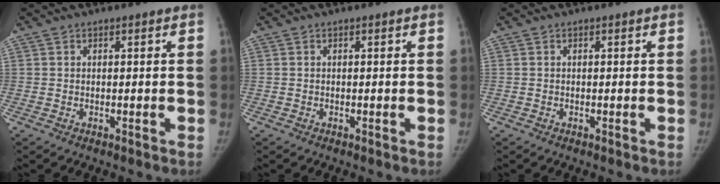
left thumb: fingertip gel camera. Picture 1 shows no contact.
{"total": 0.0}
{"total": 0.0}